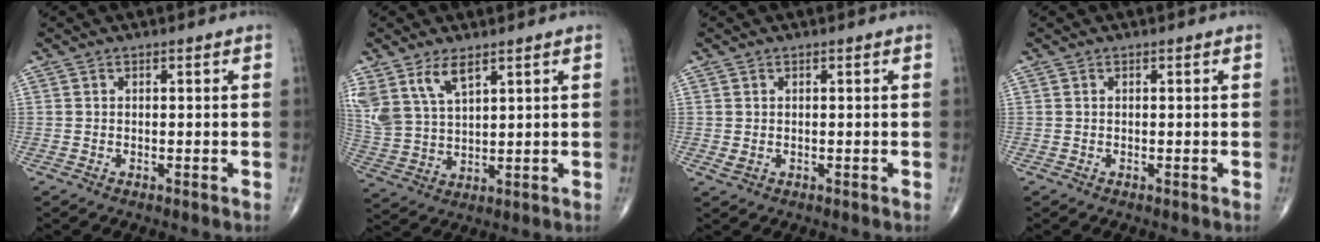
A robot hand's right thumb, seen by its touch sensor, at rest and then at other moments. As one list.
[{"total": 9.3, "force": [5.7, 4.2, 6.0], "torque": [-0.123, -0.017, 0.126]}, {"total": 1.0, "force": [0.0, 0.7, 0.6], "torque": [-0.011, -0.002, 0.005]}, {"total": 0.0}]